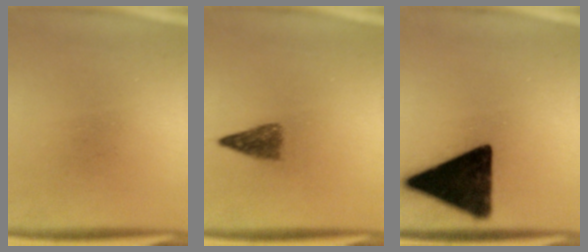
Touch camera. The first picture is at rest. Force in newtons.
{"total": 2.9}
{"total": 16.1}